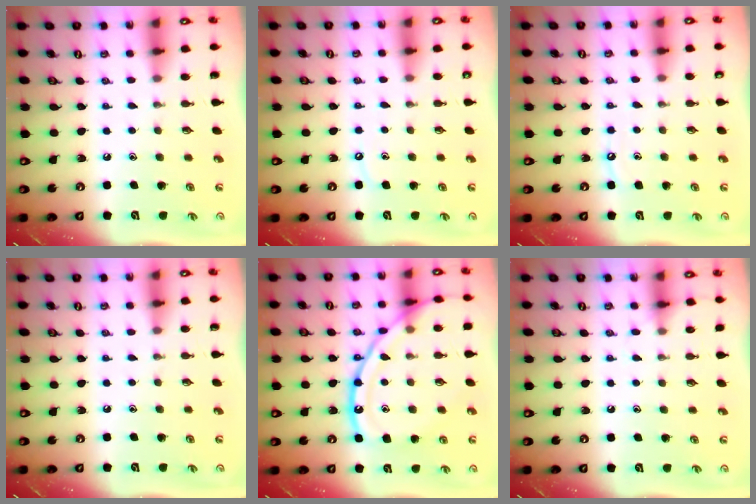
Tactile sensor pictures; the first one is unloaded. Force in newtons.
{"total": 3.4, "press": 3.4, "slide": 0.4}
{"total": 5.1, "press": 5.1, "slide": 0.6}
{"total": 0.0}
{"total": 18.5, "press": 18.4, "slide": 1.6}
{"total": 5.7, "press": 5.7, "slide": 0.8}